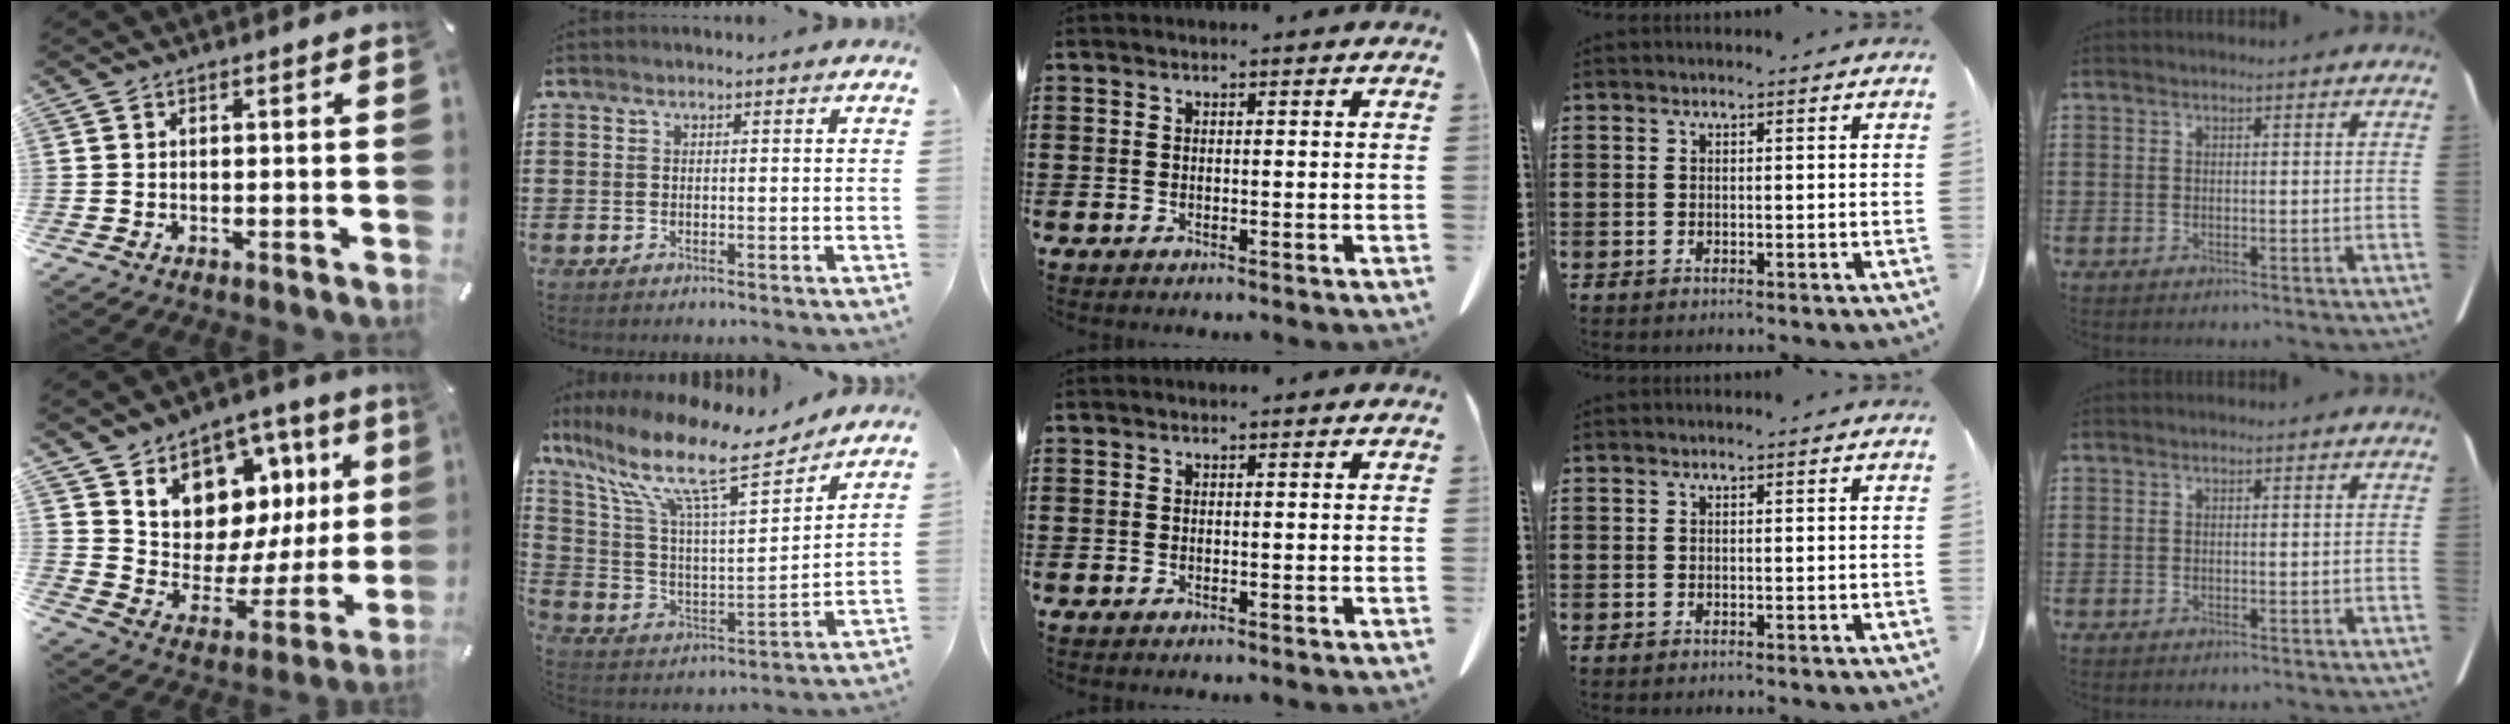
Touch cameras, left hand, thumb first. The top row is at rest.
{"thumb": {"total": 10.6, "force": [6.8, 7.7, 2.4], "torque": [-0.038, -0.091, 0.121]}, "index": {"total": 14.5, "force": [10.1, 2.9, 10.1], "torque": [-0.234, -0.056, 0.165]}}